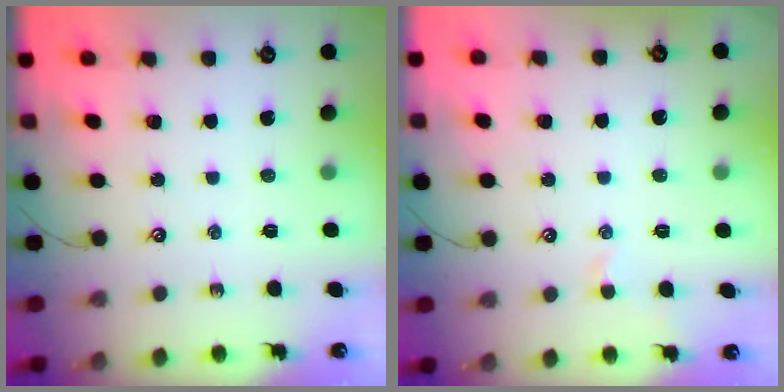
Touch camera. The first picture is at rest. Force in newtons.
{"total": 1.3, "press": 1.2, "slide": 0.4}